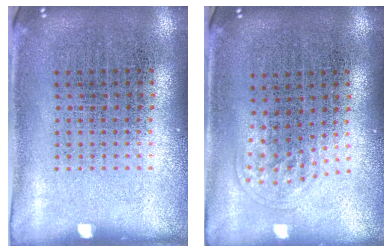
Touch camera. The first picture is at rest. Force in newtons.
{"total": 1.0, "press": 0.6, "slide": 0.8}